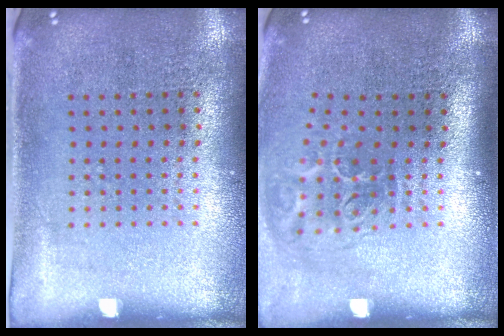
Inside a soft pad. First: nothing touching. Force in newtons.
{"total": 2.0, "press": 1.3, "slide": 1.5}